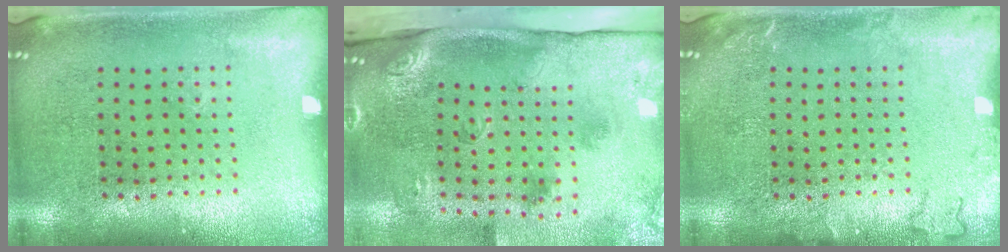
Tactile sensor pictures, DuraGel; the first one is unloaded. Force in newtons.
{"total": 3.4, "press": 2.0, "slide": 2.7}
{"total": 1.6, "press": 1.6, "slide": 0.3}